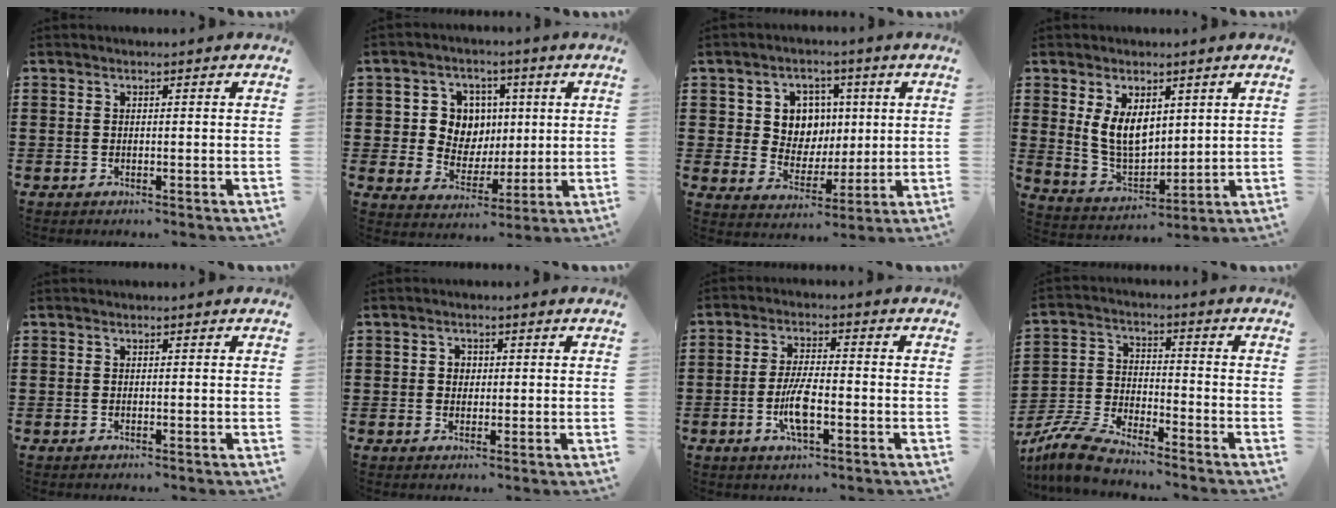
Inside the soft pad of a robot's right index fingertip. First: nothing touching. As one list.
[{"total": 8.1, "force": [1.6, 7.3, 3.1], "torque": [-0.080, 0.016, 0.030]}, {"total": 7.2, "force": [2.0, 6.3, 2.8], "torque": [-0.072, 0.012, 0.034]}, {"total": 7.2, "force": [2.4, 4.6, 5.0], "torque": [-0.107, 0.001, 0.045]}, {"total": 0.0}, {"total": 1.8, "force": [0.1, 1.7, 0.8], "torque": [-0.020, 0.010, 0.000]}, {"total": 6.7, "force": [-2.0, 1.8, 6.1], "torque": [-0.129, -0.005, -0.043]}, {"total": 7.6, "force": [-7.1, 1.1, 2.6], "torque": [-0.078, 0.001, -0.143]}]